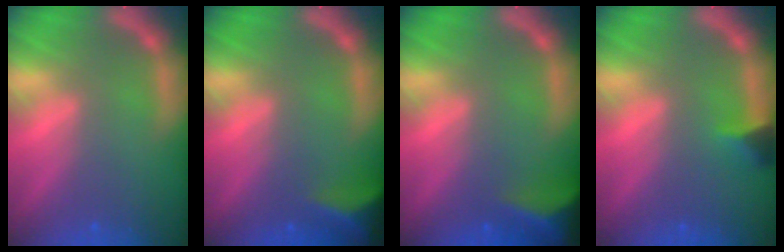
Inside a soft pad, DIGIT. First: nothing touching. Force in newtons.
{"total": 6.0}
{"total": 7.5}
{"total": 1.9}